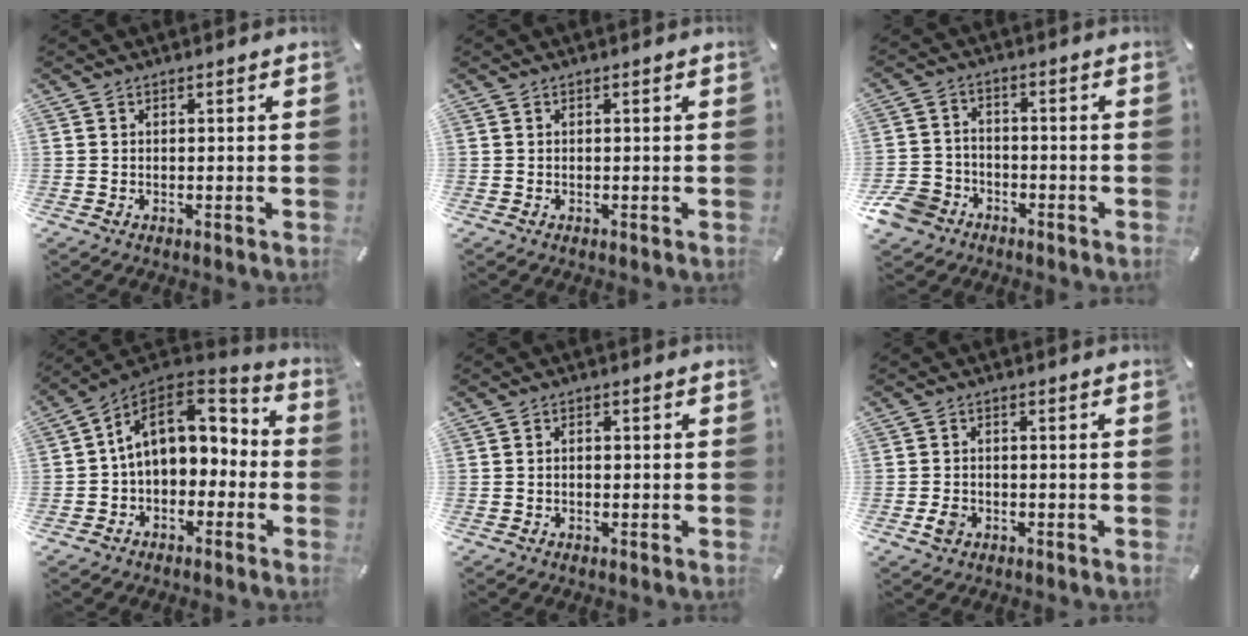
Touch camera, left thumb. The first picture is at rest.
{"total": 0.0}
{"total": 8.6, "force": [-5.4, 6.1, 2.7], "torque": [-0.070, 0.033, -0.104]}
{"total": 13.8, "force": [2.3, 9.9, 9.3], "torque": [-0.148, 0.003, 0.044]}
{"total": 1.3, "force": [-0.5, 0.9, 0.9], "torque": [-0.018, 0.003, -0.011]}
{"total": 3.0, "force": [-1.2, 2.2, 1.7], "torque": [-0.042, -0.001, -0.025]}